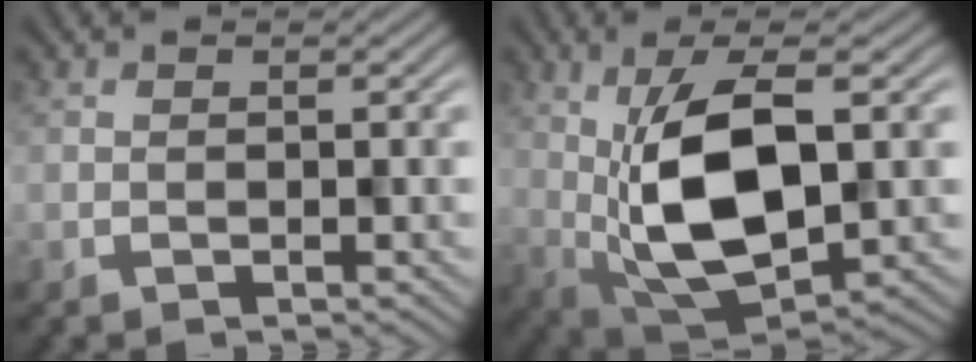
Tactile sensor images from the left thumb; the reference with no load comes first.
{"total": 13.0, "force": [1.7, 5.9, 11.5], "torque": [-0.221, -0.001, 0.036]}